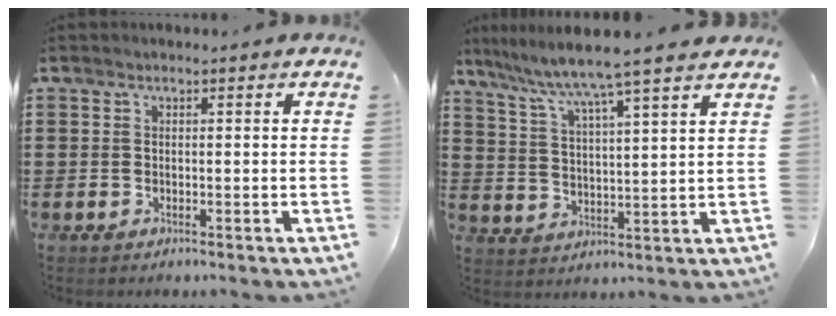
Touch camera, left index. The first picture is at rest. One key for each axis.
{"total": 6.5, "fx": 5.5, "fy": -1.2, "fz": 3.3, "tx": -0.086, "ty": -0.039, "tz": 0.088}